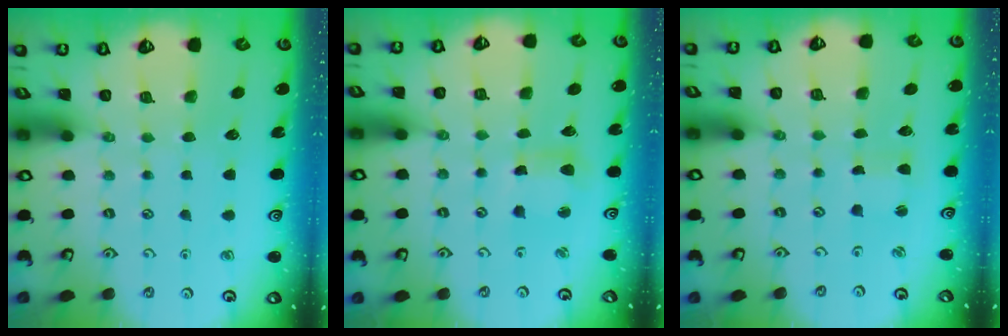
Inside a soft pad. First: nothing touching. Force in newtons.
{"total": 6.2, "press": 6.1, "slide": 0.8}
{"total": 1.4, "press": 1.4, "slide": 0.1}